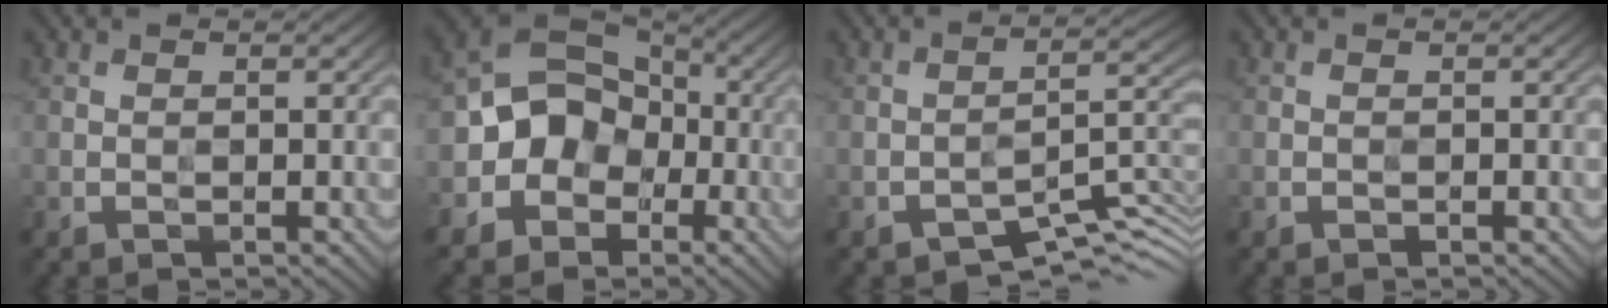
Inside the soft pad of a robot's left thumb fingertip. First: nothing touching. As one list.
[{"total": 8.7, "force": [-1.9, 7.5, 4.0], "torque": [-0.061, 0.000, -0.068]}, {"total": 6.6, "force": [-4.8, 2.2, 3.9], "torque": [-0.044, 0.001, -0.082]}, {"total": 0.0}]